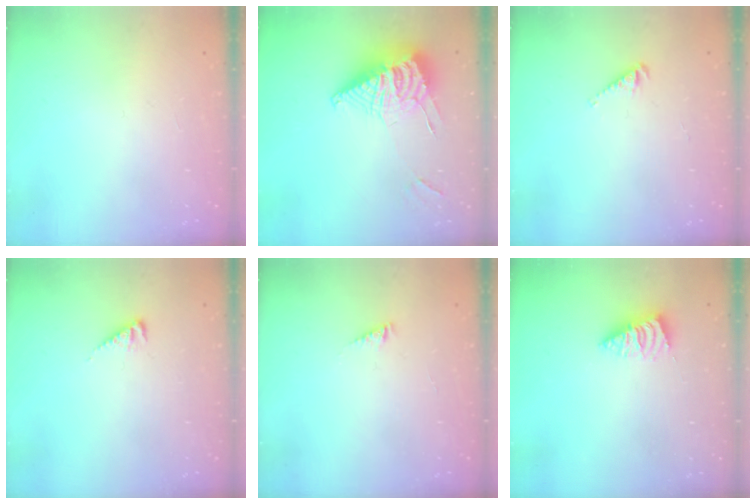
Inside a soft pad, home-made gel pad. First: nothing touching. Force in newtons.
{"total": 11.7, "press": 11.6, "slide": 1.5}
{"total": 2.7, "press": 2.7, "slide": 0.3}
{"total": 4.0, "press": 3.9, "slide": 0.7}
{"total": 1.8, "press": 1.8, "slide": 0.2}
{"total": 1.9, "press": 1.9, "slide": 0.2}